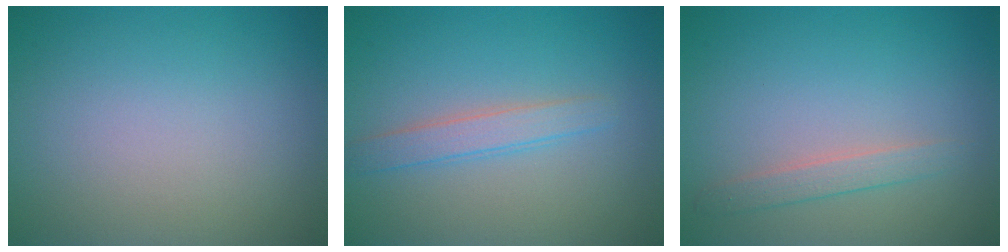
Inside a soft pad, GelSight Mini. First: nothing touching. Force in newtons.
{"total": 2.1, "press": 2.1, "slide": 0.0}
{"total": 1.6, "press": 1.6, "slide": 0.0}